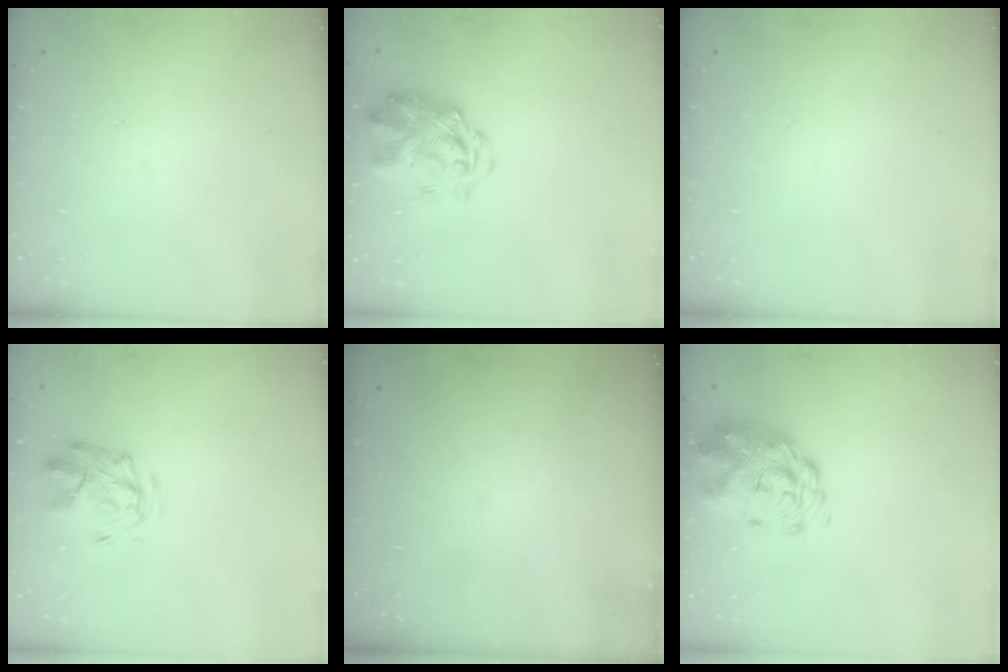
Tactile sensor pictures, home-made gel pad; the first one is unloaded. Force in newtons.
{"total": 3.8, "press": 3.4, "slide": 1.8}
{"total": 0.0}
{"total": 2.9, "press": 2.5, "slide": 1.5}
{"total": 0.0}
{"total": 2.7, "press": 2.5, "slide": 1.0}